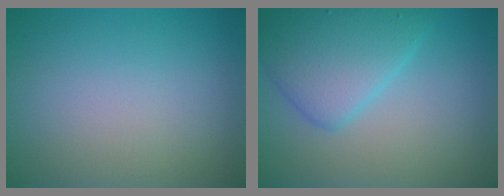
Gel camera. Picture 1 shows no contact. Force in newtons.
{"total": 5.2, "press": 5.2, "slide": 0.2}